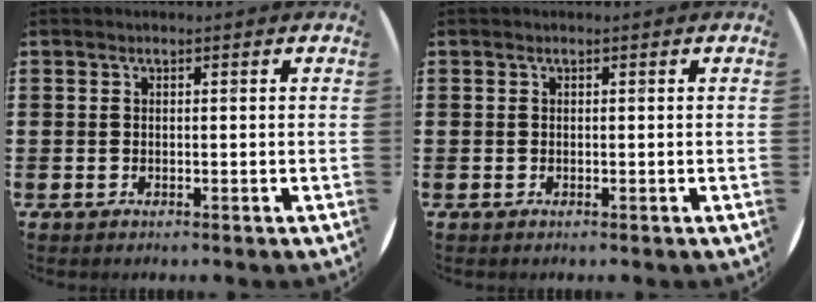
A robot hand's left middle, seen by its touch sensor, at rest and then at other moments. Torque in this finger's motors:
{"motor_torque": [-0.06, 0.00, 0.02, 0.01]}